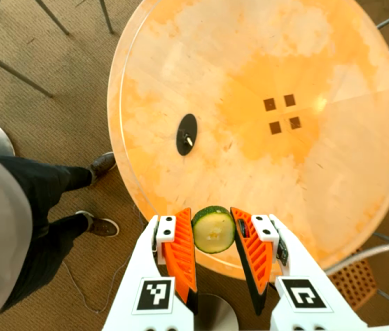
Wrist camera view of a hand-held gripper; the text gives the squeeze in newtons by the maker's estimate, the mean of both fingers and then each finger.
{"total": 9.0, "left": 8.8, "right": 9.1}